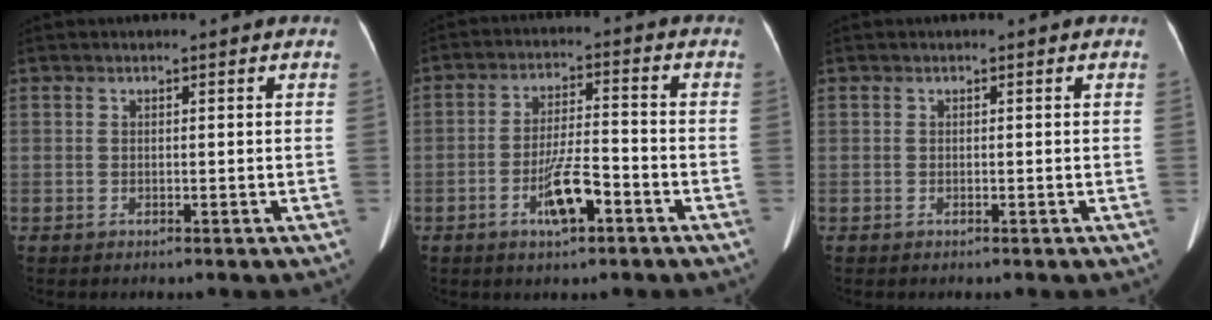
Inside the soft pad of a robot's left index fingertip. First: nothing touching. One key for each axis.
{"total": 7.0, "fx": -3.4, "fy": 1.5, "fz": 5.9, "tx": -0.117, "ty": 0.001, "tz": -0.058}
{"total": 0.0}